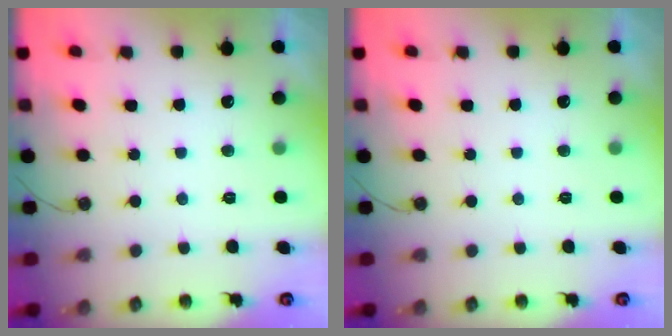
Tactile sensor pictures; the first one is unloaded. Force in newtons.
{"total": 0.0}